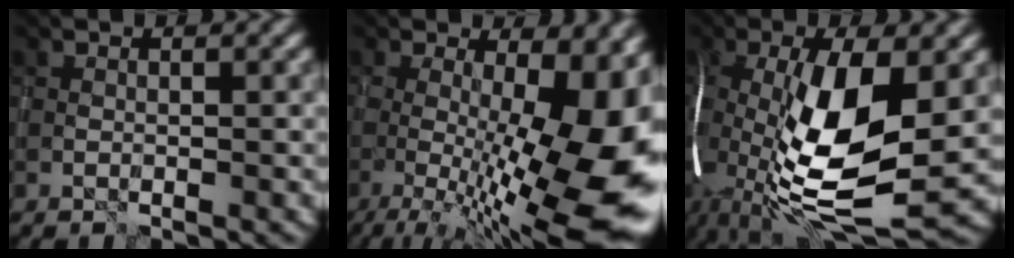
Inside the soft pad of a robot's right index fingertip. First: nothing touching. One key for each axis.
{"total": 18.1, "fx": -1.9, "fy": 6.4, "fz": 16.8, "tx": -0.198, "ty": -0.014, "tz": -0.011}
{"total": 14.0, "fx": -1.9, "fy": 5.0, "fz": 12.9, "tx": -0.258, "ty": -0.018, "tz": -0.037}